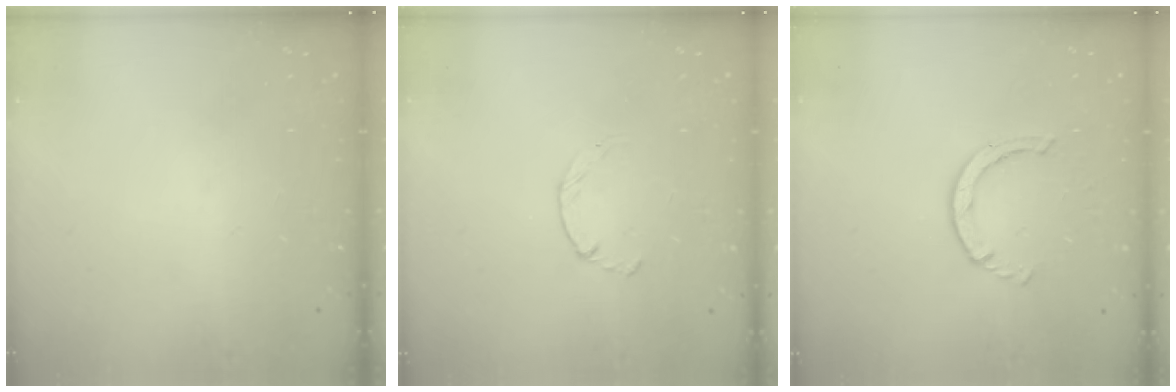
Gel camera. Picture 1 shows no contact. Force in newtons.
{"total": 1.8, "press": 1.7, "slide": 0.3}
{"total": 2.2, "press": 2.2, "slide": 0.4}